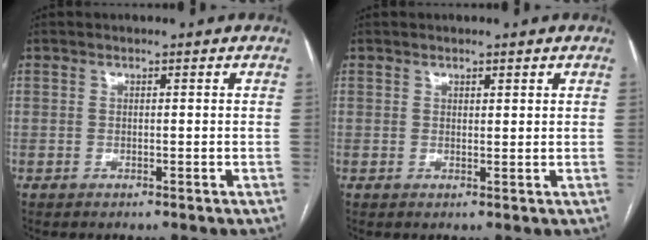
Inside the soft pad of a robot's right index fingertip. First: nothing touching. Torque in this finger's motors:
{"motor_torque": [-0.11, -0.05, -0.03, -0.01]}